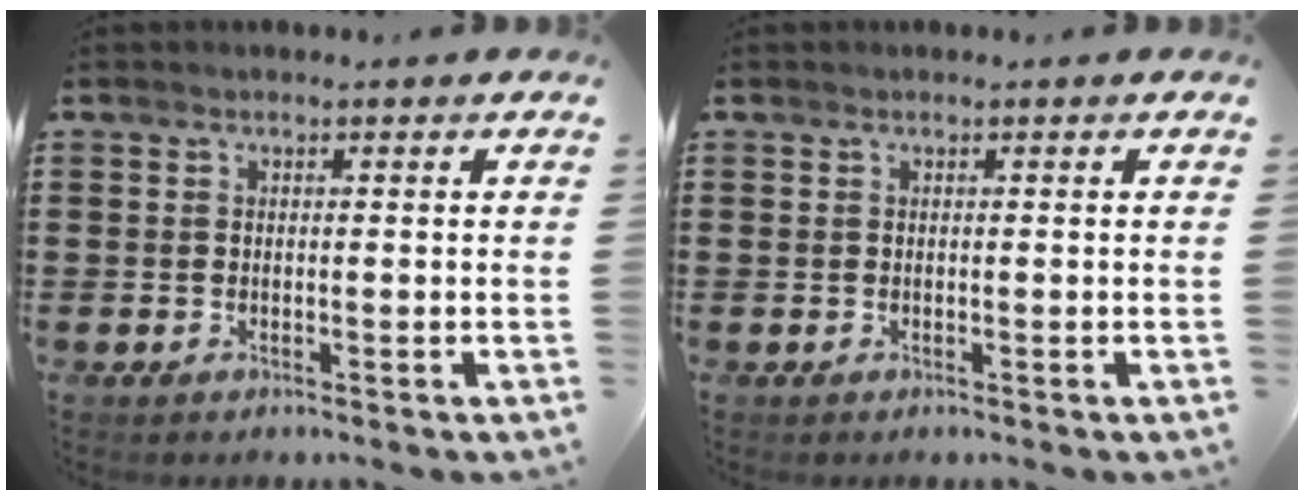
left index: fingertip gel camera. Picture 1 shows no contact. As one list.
[{"total": 0.0}]